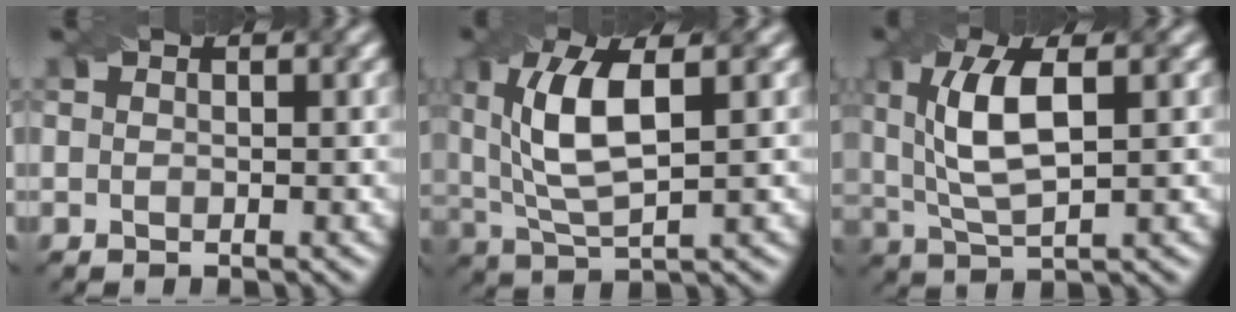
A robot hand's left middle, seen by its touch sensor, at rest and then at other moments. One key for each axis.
{"total": 7.1, "fx": 1.4, "fy": 2.6, "fz": 6.5, "tx": -0.136, "ty": 0.008, "tz": 0.037}
{"total": 6.4, "fx": 1.1, "fy": 2.2, "fz": 5.9, "tx": -0.119, "ty": 0.009, "tz": 0.033}